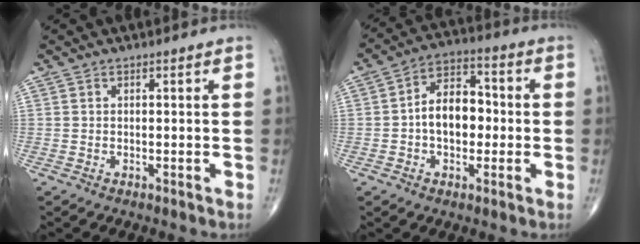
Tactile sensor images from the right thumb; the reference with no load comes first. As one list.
[{"total": 10.2, "force": [-0.8, 6.7, 7.7], "torque": [-0.098, 0.031, -0.025]}]